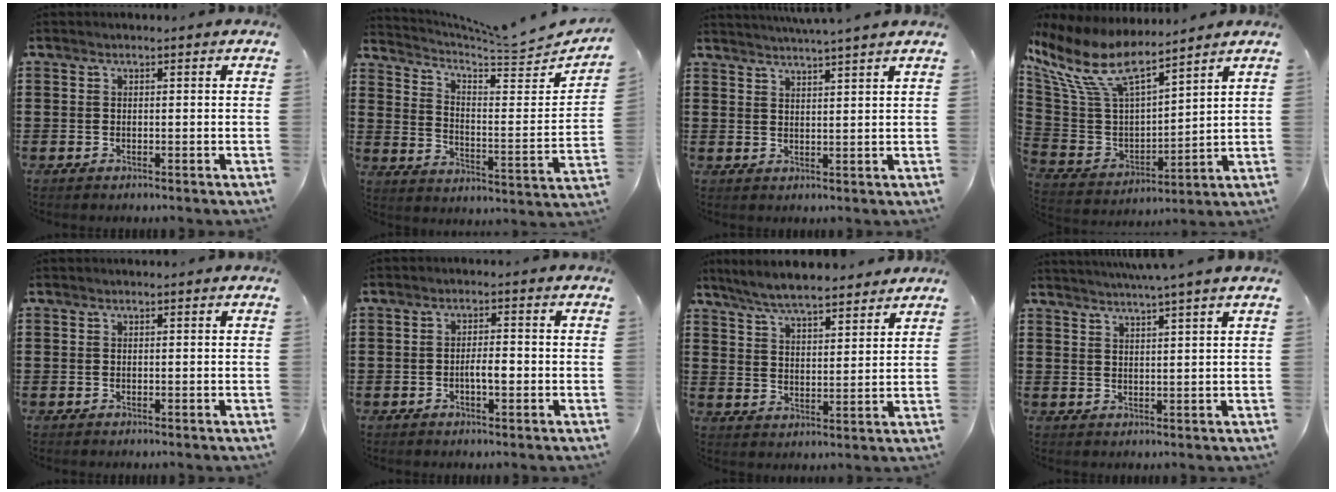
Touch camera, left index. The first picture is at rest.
{"total": 5.1, "force": [4.5, 0.3, 2.5], "torque": [-0.064, -0.044, 0.068]}
{"total": 2.7, "force": [2.5, -0.8, 0.2], "torque": [-0.011, -0.011, 0.046]}
{"total": 11.9, "force": [8.0, 4.1, 7.7], "torque": [-0.182, -0.036, 0.142]}
{"total": 0.0}
{"total": 2.9, "force": [-0.8, 0.8, 2.7], "torque": [-0.049, 0.004, -0.014]}
{"total": 6.7, "force": [6.2, 0.8, 2.2], "torque": [-0.066, -0.021, 0.113]}
{"total": 3.2, "force": [2.8, -1.2, 0.9], "torque": [-0.023, -0.011, 0.048]}